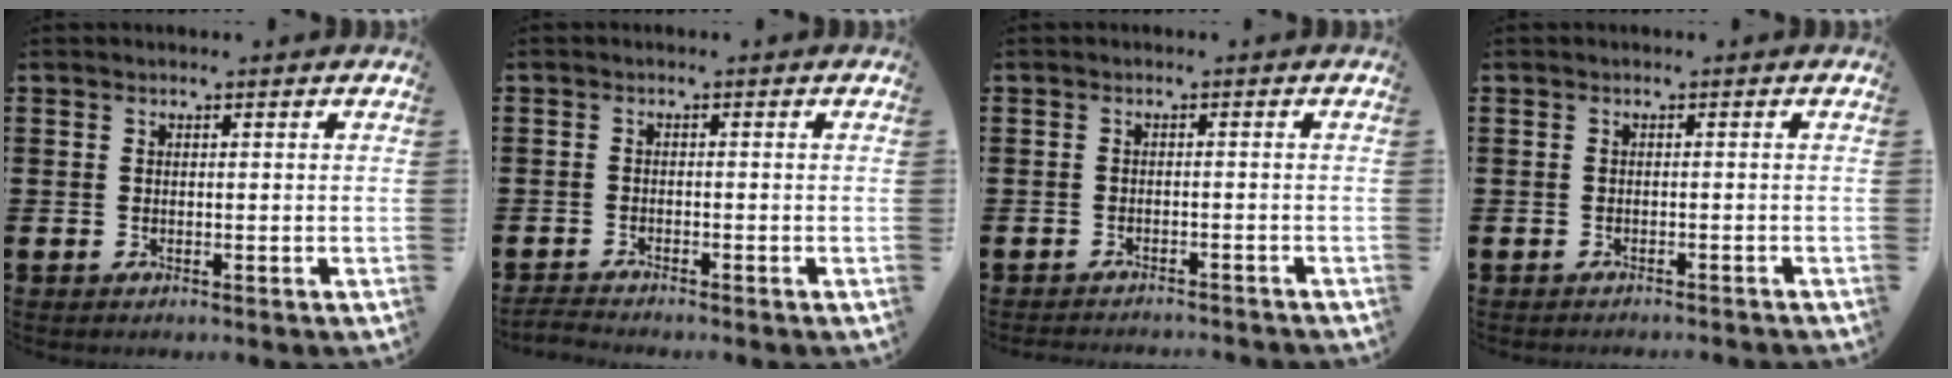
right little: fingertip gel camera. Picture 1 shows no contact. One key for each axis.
{"total": 1.2, "fx": -1.2, "fy": 0.0, "fz": 0.3, "tx": -0.006, "ty": 0.002, "tz": -0.024}
{"total": 1.2, "fx": -1.2, "fy": -0.1, "fz": 0.0, "tx": -0.002, "ty": 0.002, "tz": -0.024}
{"total": 0.6, "fx": -0.6, "fy": -0.1, "fz": 0.0, "tx": 0.001, "ty": -0.001, "tz": -0.013}